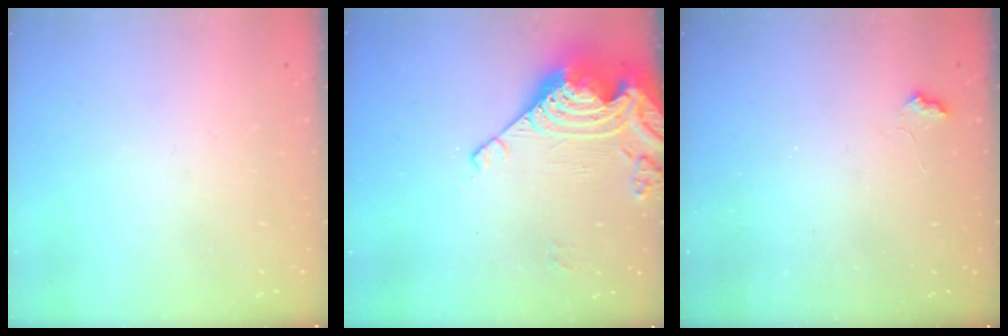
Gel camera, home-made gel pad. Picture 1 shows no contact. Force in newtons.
{"total": 15.1, "press": 15.0, "slide": 1.5}
{"total": 3.0, "press": 3.0, "slide": 0.5}